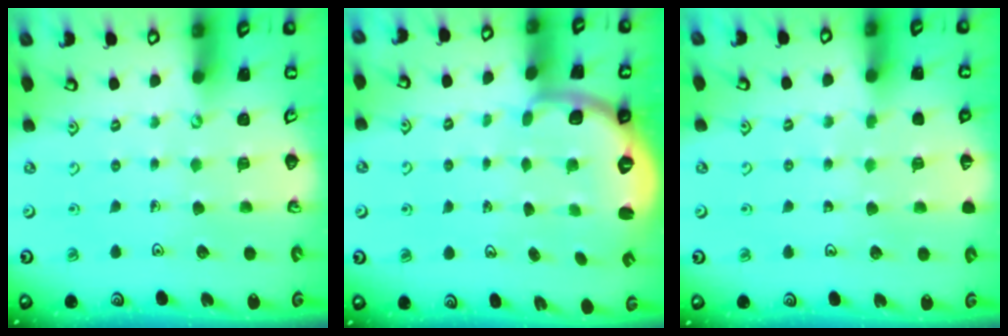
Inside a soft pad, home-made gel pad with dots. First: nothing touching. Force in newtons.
{"total": 2.5, "press": 2.0, "slide": 1.5}
{"total": 2.9, "press": 2.9, "slide": 0.5}